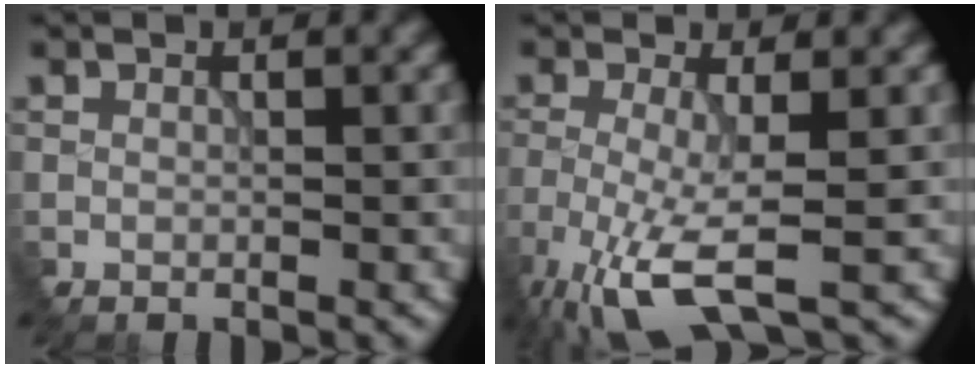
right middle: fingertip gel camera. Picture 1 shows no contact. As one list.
[{"total": 5.8, "force": [-3.2, 1.1, 4.7], "torque": [-0.109, -0.014, -0.064]}]